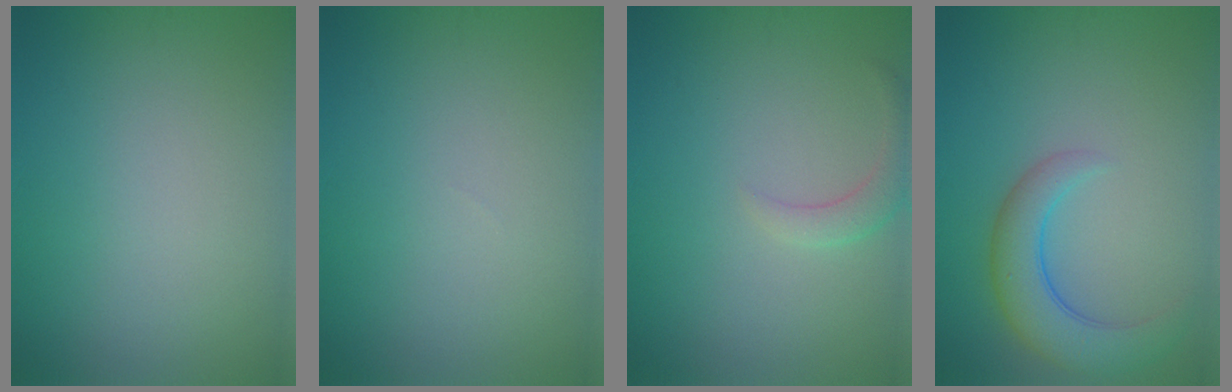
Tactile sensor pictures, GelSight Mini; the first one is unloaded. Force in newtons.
{"total": 0.0}
{"total": 1.9, "press": 1.8, "slide": 0.1}
{"total": 4.6, "press": 4.6, "slide": 0.4}